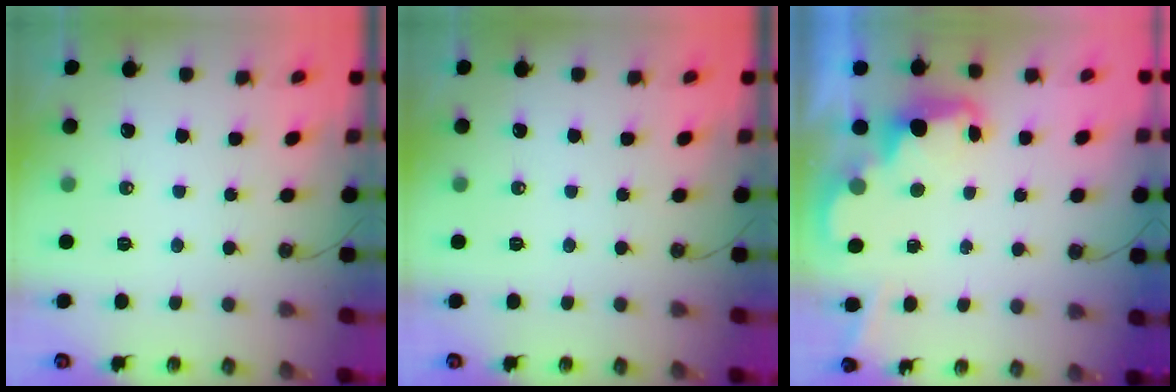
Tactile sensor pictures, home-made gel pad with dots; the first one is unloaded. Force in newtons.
{"total": 0.0}
{"total": 2.4, "press": 2.3, "slide": 0.5}